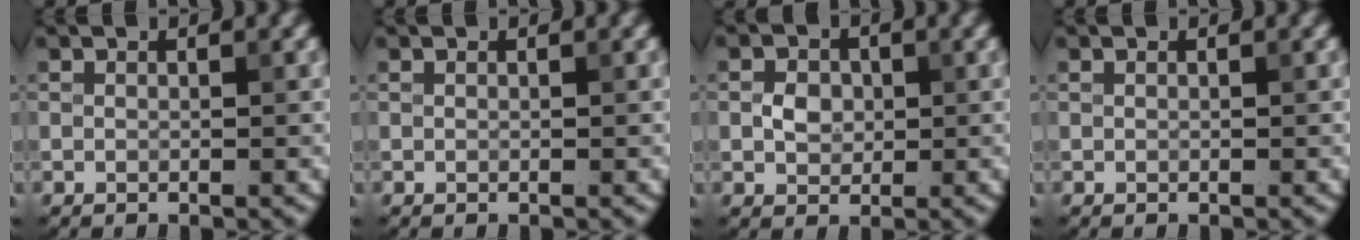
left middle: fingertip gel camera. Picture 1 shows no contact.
{"total": 0.0}
{"total": 2.0, "force": [0.0, 1.7, 1.1], "torque": [-0.020, 0.000, -0.002]}
{"total": 0.0}